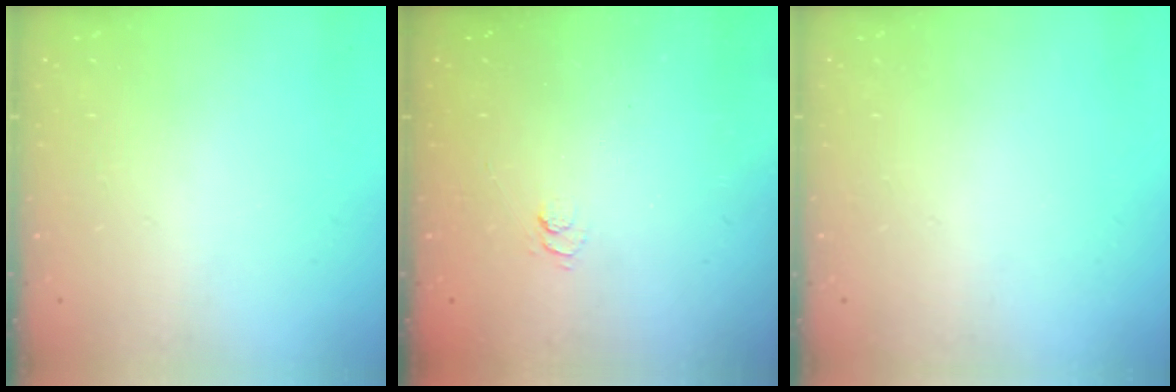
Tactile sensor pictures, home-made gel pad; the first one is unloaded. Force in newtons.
{"total": 2.7, "press": 2.2, "slide": 1.5}
{"total": 0.0}